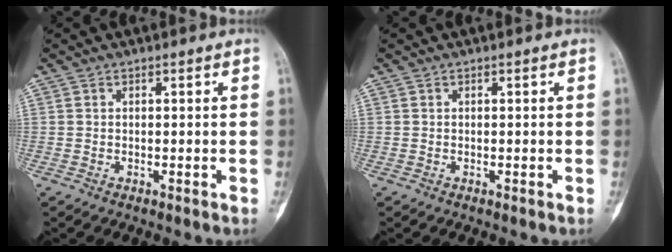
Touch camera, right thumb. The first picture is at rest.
{"total": 0.0}